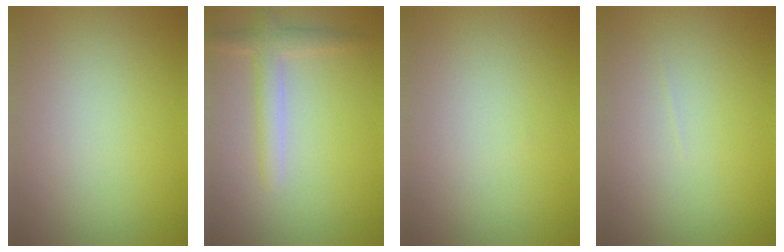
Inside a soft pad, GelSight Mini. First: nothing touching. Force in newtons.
{"total": 2.6, "press": 2.6, "slide": 0.2}
{"total": 0.0}
{"total": 0.0}